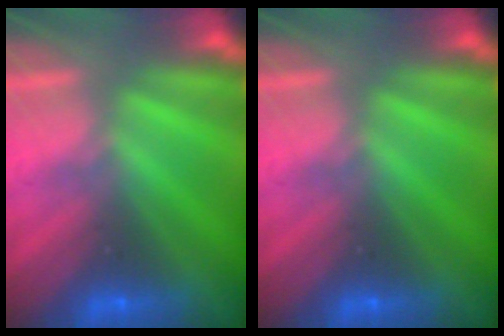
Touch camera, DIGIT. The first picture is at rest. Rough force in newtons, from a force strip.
{"total": 0.0}